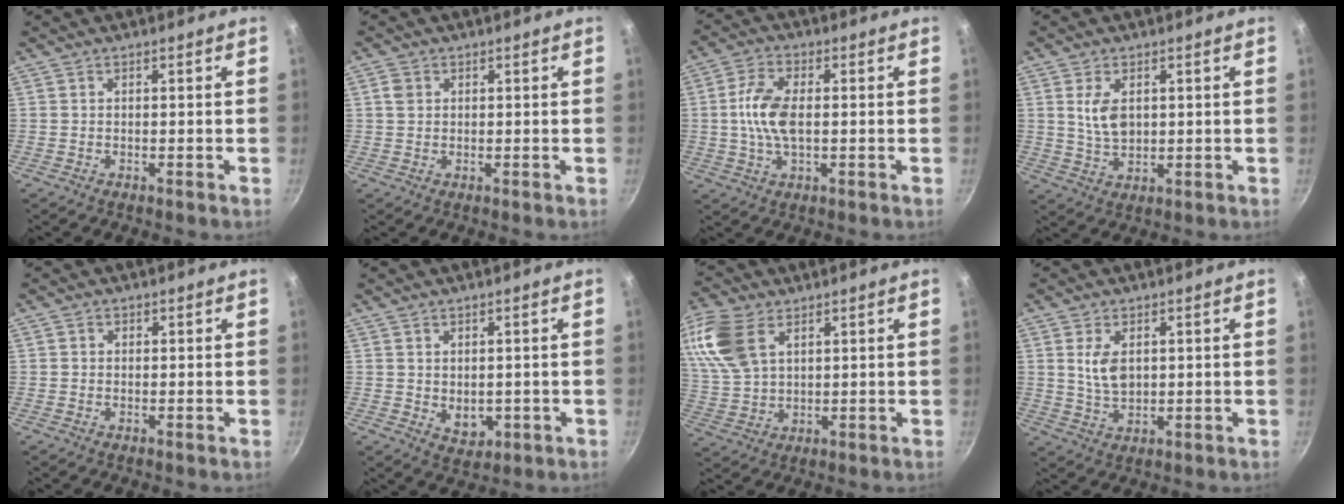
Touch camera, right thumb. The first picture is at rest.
{"total": 2.3, "force": [0.7, 1.9, 1.1], "torque": [-0.012, 0.003, 0.011]}
{"total": 8.5, "force": [0.1, 4.4, 7.3], "torque": [-0.145, 0.011, -0.002]}
{"total": 5.9, "force": [1.4, 3.6, 4.5], "torque": [-0.073, -0.014, 0.031]}
{"total": 0.9, "force": [0.2, 0.8, 0.2], "torque": [0.000, 0.001, 0.002]}
{"total": 4.3, "force": [0.1, 3.3, 2.7], "torque": [-0.029, -0.009, 0.013]}
{"total": 13.3, "force": [6.1, 7.8, 8.9], "torque": [-0.185, -0.006, 0.128]}
{"total": 5.7, "force": [1.4, 3.4, 4.4], "torque": [-0.073, -0.015, 0.032]}